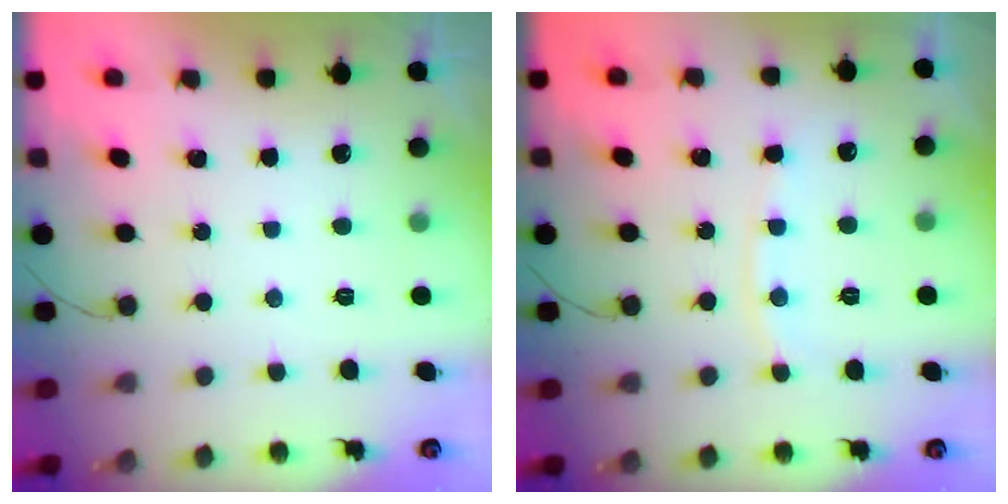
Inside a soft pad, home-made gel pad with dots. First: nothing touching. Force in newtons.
{"total": 5.5, "press": 5.4, "slide": 0.5}